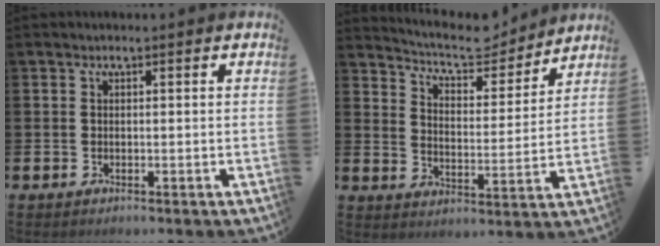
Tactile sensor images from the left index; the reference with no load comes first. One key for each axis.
{"total": 7.5, "fx": 7.0, "fy": 1.9, "fz": 1.8, "tx": -0.055, "ty": -0.052, "tz": 0.119}